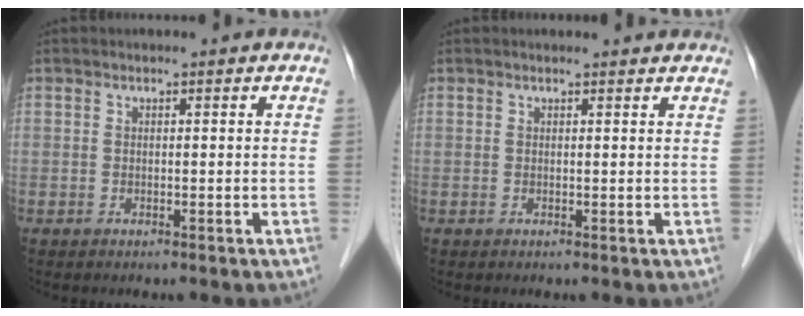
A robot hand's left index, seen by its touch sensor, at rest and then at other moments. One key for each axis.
{"total": 3.0, "fx": 2.9, "fy": 0.4, "fz": 0.6, "tx": -0.013, "ty": 0.008, "tz": 0.026}